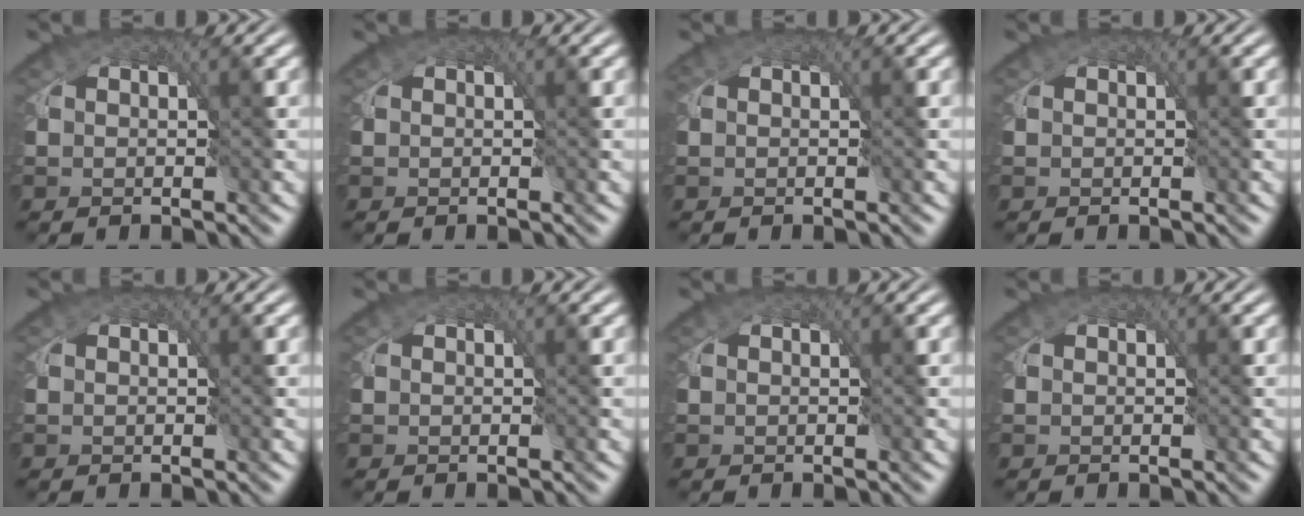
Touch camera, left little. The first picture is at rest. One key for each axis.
{"total": 0.0}
{"total": 0.7, "fx": -0.4, "fy": 0.6, "fz": 0.2, "tx": -0.012, "ty": -0.003, "tz": -0.009}
{"total": 0.0}
{"total": 0.0}
{"total": 0.0}
{"total": 0.0}
{"total": 0.0}